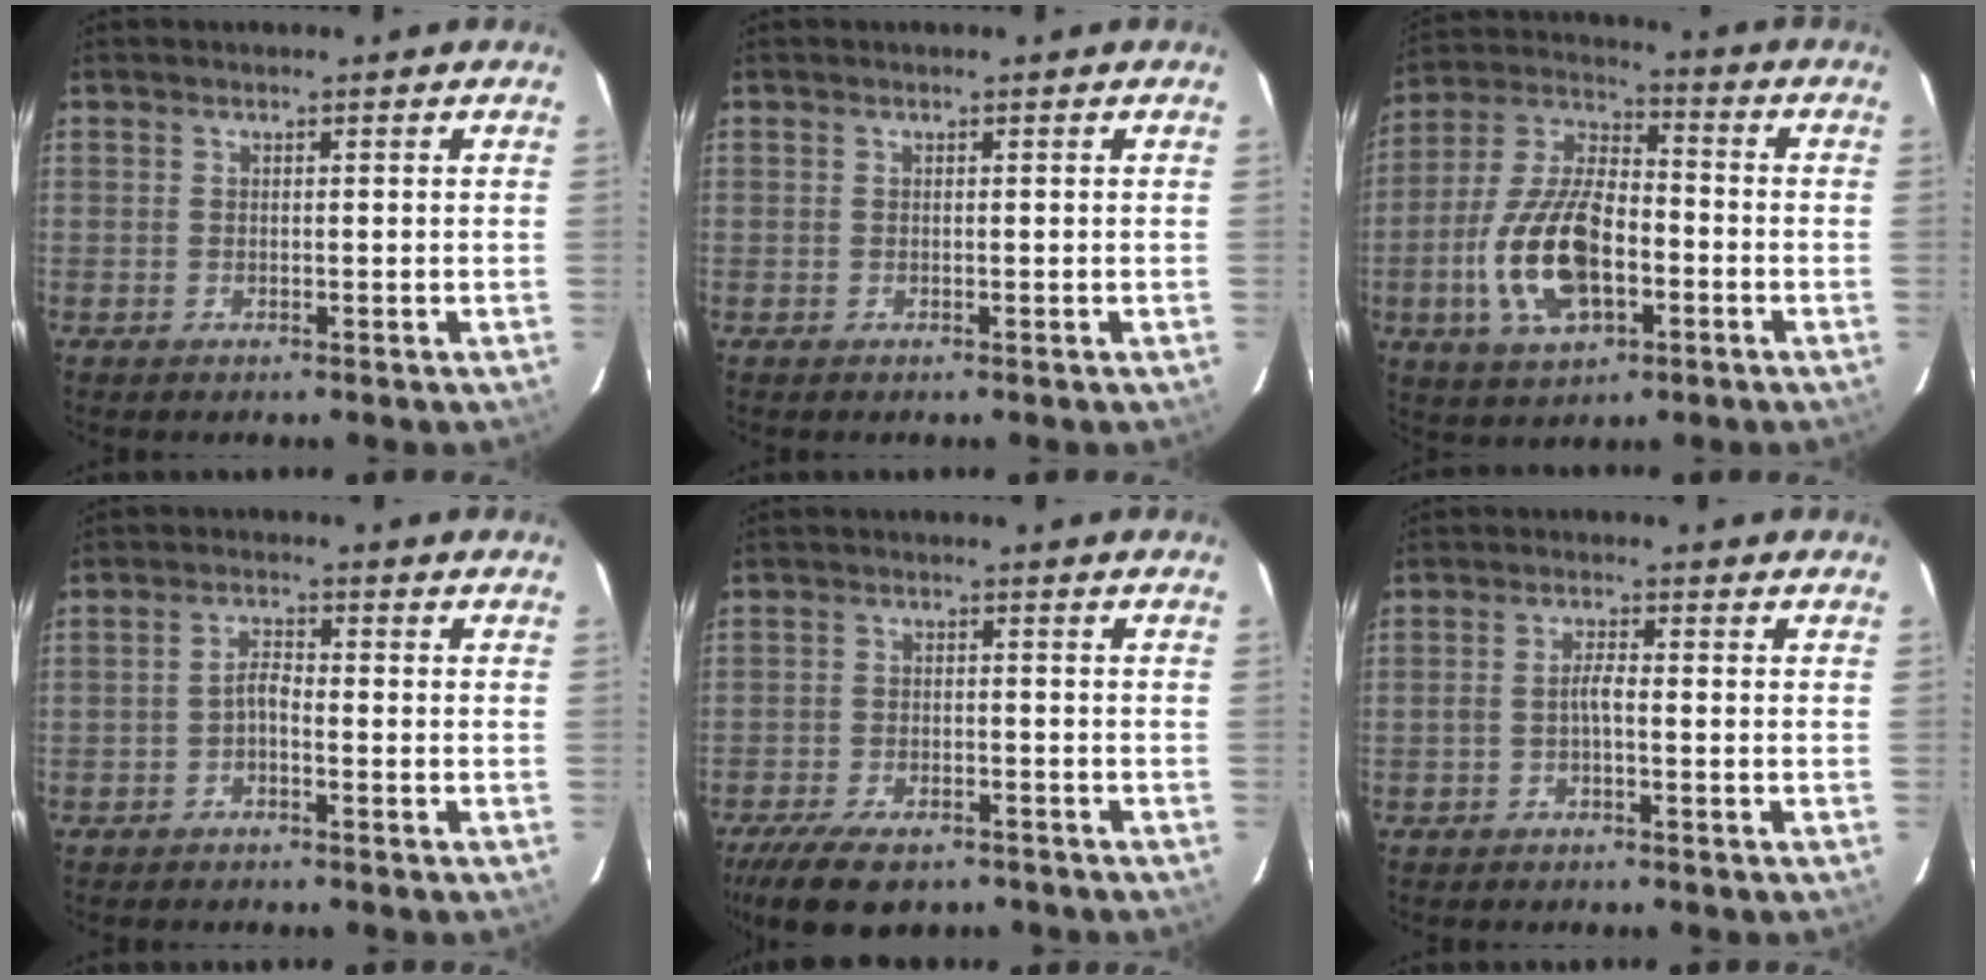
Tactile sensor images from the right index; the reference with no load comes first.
{"total": 0.0}
{"total": 17.2, "force": [-5.0, 8.4, 14.1], "torque": [-0.299, 0.002, -0.086]}
{"total": 2.1, "force": [-1.4, 0.7, 1.4], "torque": [-0.032, 0.009, -0.028]}
{"total": 12.4, "force": [-9.4, 5.0, 6.3], "torque": [-0.150, -0.024, -0.153]}
{"total": 2.1, "force": [-1.0, 0.4, 1.8], "torque": [-0.039, 0.007, -0.020]}